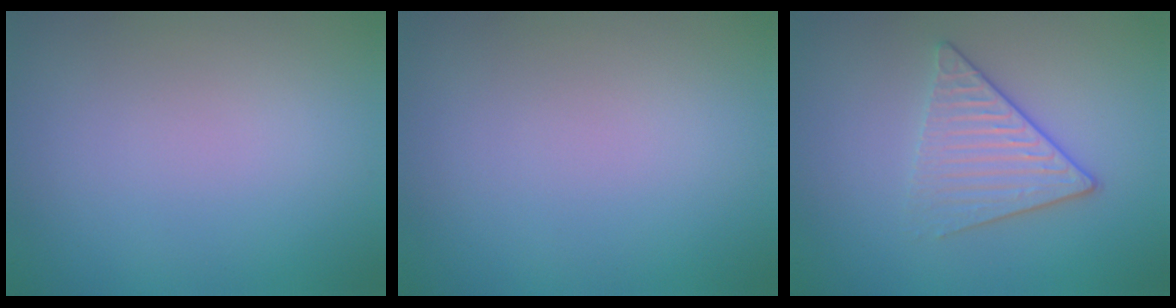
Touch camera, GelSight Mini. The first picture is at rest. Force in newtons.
{"total": 0.0}
{"total": 3.7, "press": 3.1, "slide": 2.0}